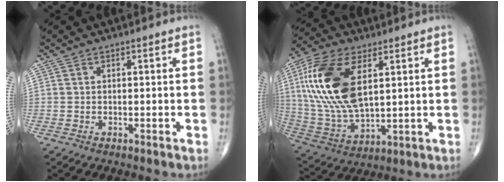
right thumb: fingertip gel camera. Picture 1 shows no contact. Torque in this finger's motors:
{"motor_torque": [-0.53, 3.01, 2.15, 0.61, 0.72]}